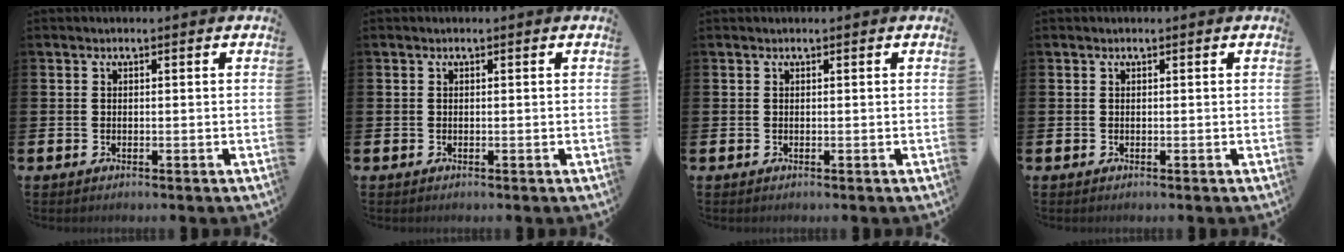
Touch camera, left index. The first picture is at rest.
{"total": 0.0}
{"total": 0.0}
{"total": 0.0}